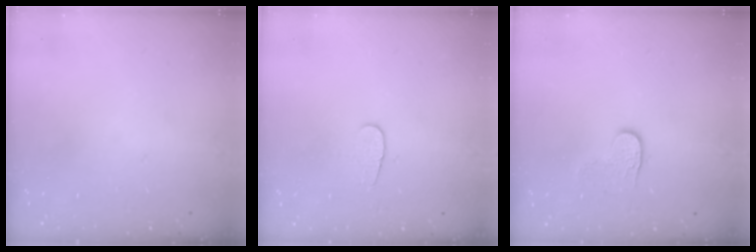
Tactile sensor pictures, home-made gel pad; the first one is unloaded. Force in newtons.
{"total": 5.1, "press": 5.1, "slide": 0.5}
{"total": 4.2, "press": 4.2, "slide": 0.5}